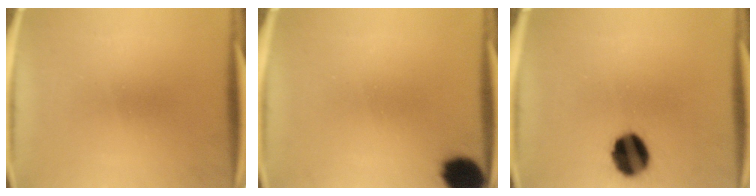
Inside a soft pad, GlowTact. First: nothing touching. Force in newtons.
{"total": 10.3}
{"total": 11.7}